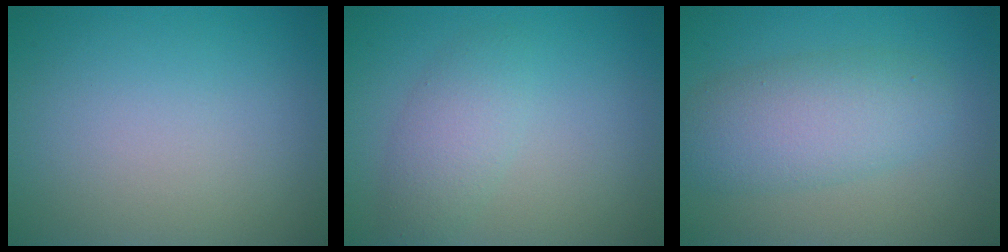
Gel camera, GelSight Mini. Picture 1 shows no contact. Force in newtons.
{"total": 2.7, "press": 2.7, "slide": 0.0}
{"total": 5.2, "press": 5.2, "slide": 0.1}